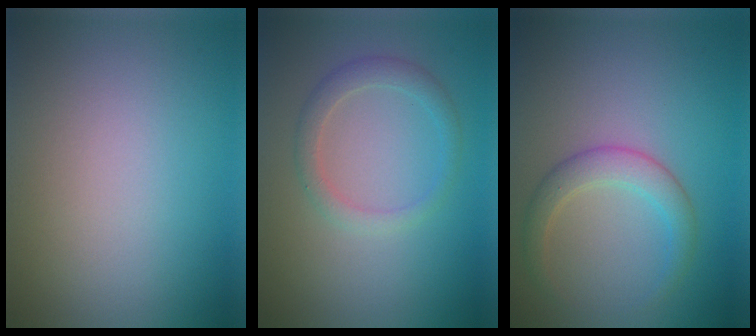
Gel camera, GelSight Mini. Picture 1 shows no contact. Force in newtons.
{"total": 2.1, "press": 2.1, "slide": 0.2}
{"total": 2.9, "press": 2.9, "slide": 0.3}